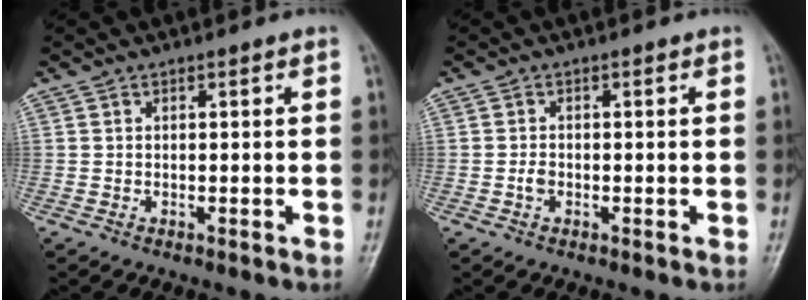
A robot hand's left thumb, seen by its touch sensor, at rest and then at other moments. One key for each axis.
{"total": 1.3, "fx": -0.5, "fy": 0.9, "fz": 0.8, "tx": -0.012, "ty": 0.002, "tz": -0.009}